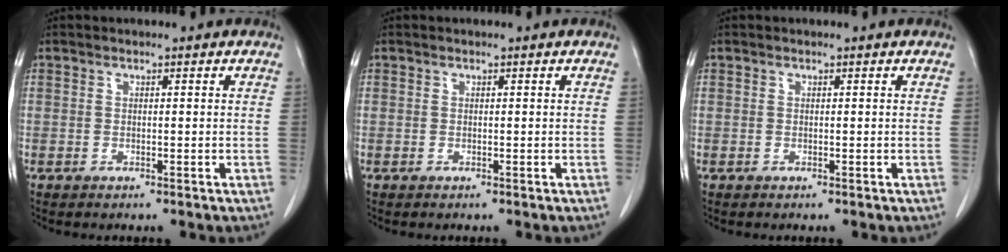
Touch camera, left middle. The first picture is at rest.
{"total": 0.0}
{"total": 0.0}